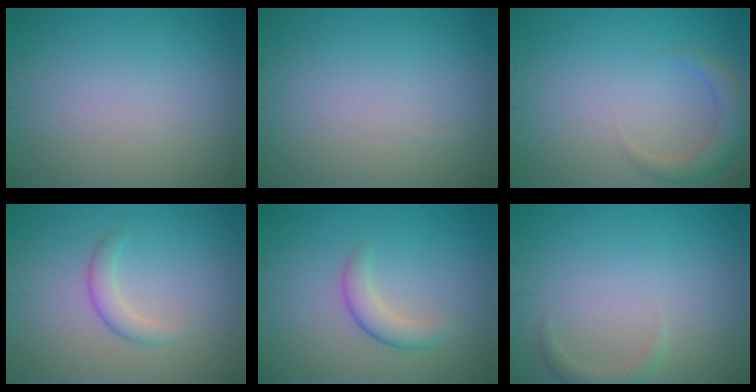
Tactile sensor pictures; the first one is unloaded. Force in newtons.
{"total": 0.0}
{"total": 2.7, "press": 2.7, "slide": 0.2}
{"total": 1.8, "press": 1.8, "slide": 0.1}
{"total": 2.3, "press": 2.3, "slide": 0.1}
{"total": 1.2, "press": 1.2, "slide": 0.2}